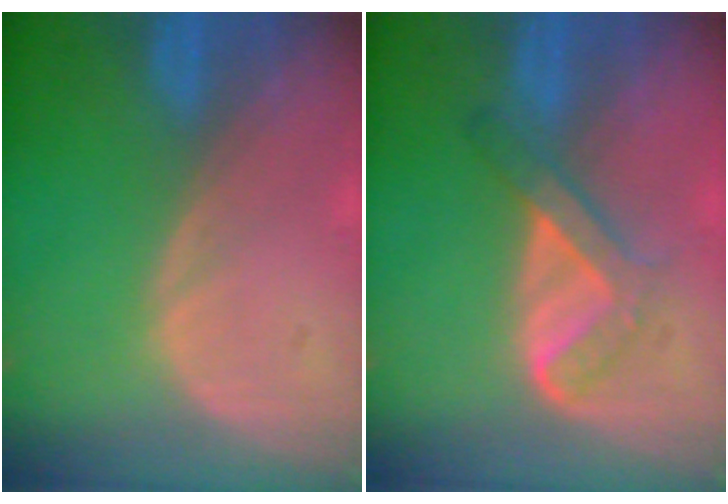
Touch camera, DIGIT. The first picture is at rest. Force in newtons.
{"total": 4.8, "press": 4.8, "slide": 0.9}